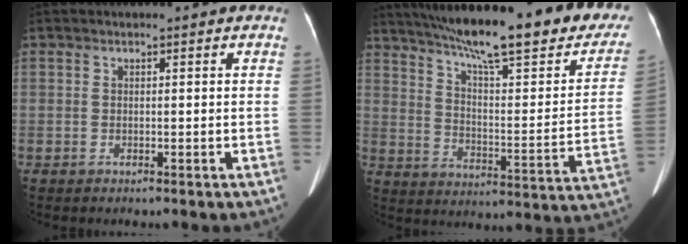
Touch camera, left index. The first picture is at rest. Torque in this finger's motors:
{"motor_torque": [0.08, -2.06, 0.58, 0.17]}